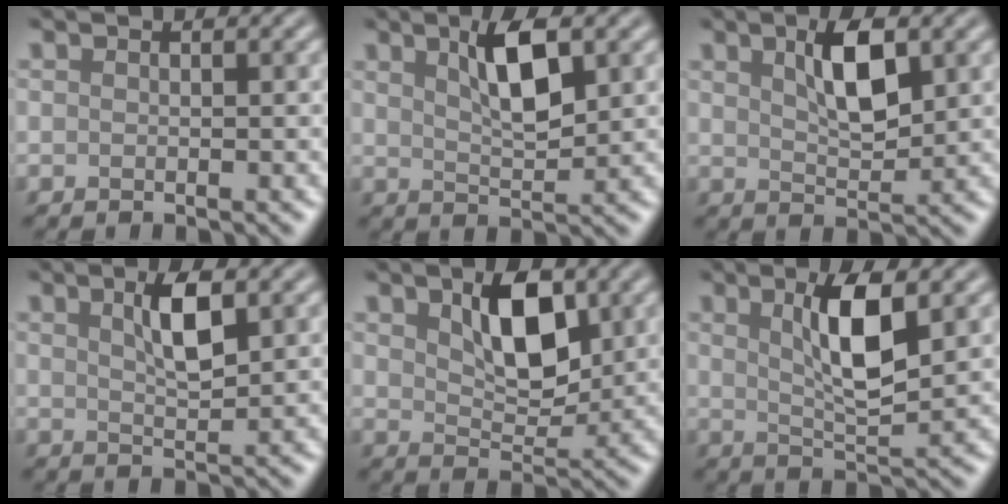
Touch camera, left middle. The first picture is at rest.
{"total": 4.3, "force": [1.6, 1.3, 3.8], "torque": [-0.070, 0.000, 0.031]}
{"total": 4.1, "force": [1.4, 1.4, 3.6], "torque": [-0.068, 0.002, 0.029]}
{"total": 3.2, "force": [1.0, 0.8, 2.9], "torque": [-0.052, 0.004, 0.024]}
{"total": 5.4, "force": [1.9, 2.7, 4.2], "torque": [-0.077, -0.001, 0.038]}
{"total": 5.1, "force": [1.4, 1.2, 4.8], "torque": [-0.088, -0.004, 0.032]}